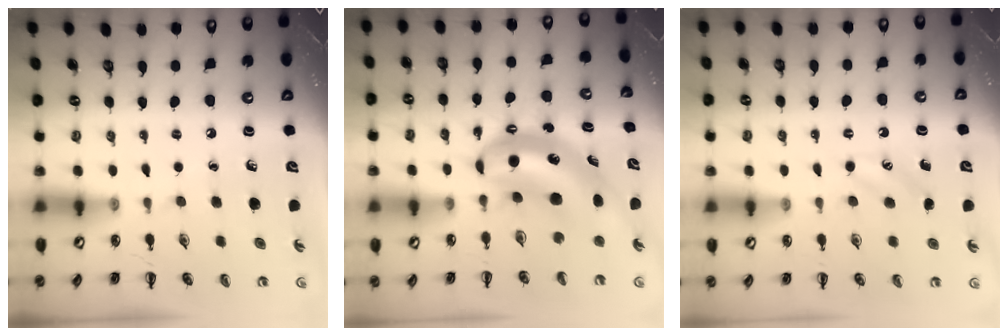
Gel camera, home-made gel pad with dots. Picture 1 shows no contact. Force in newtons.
{"total": 7.3, "press": 7.1, "slide": 1.7}
{"total": 3.0, "press": 2.9, "slide": 0.7}